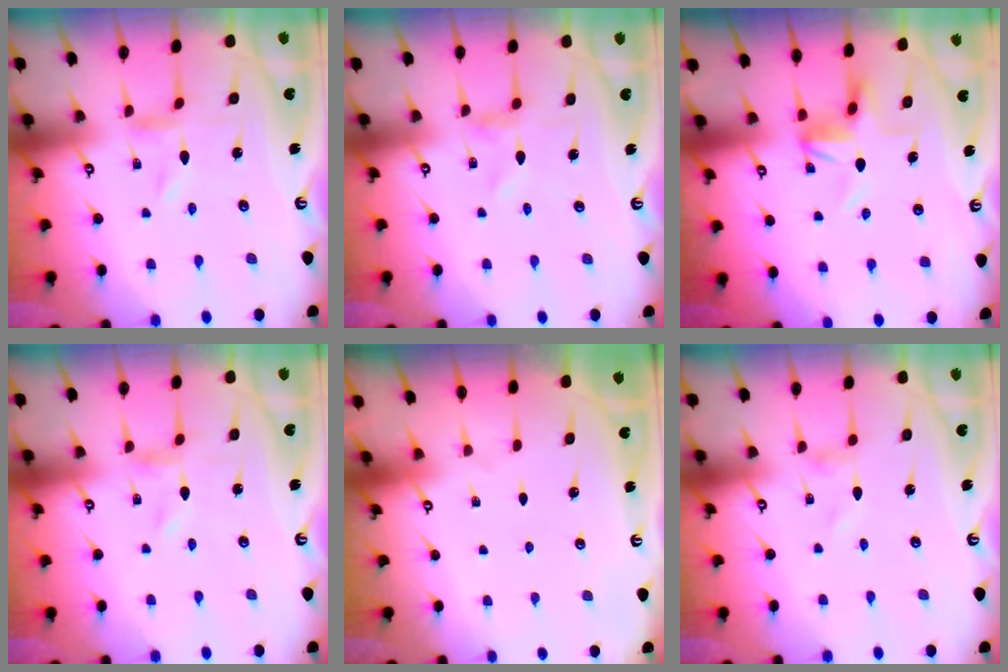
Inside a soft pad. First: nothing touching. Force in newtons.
{"total": 2.6, "press": 2.6, "slide": 0.3}
{"total": 3.9, "press": 3.9, "slide": 0.4}
{"total": 0.0}
{"total": 0.0}
{"total": 1.0, "press": 1.0, "slide": 0.0}